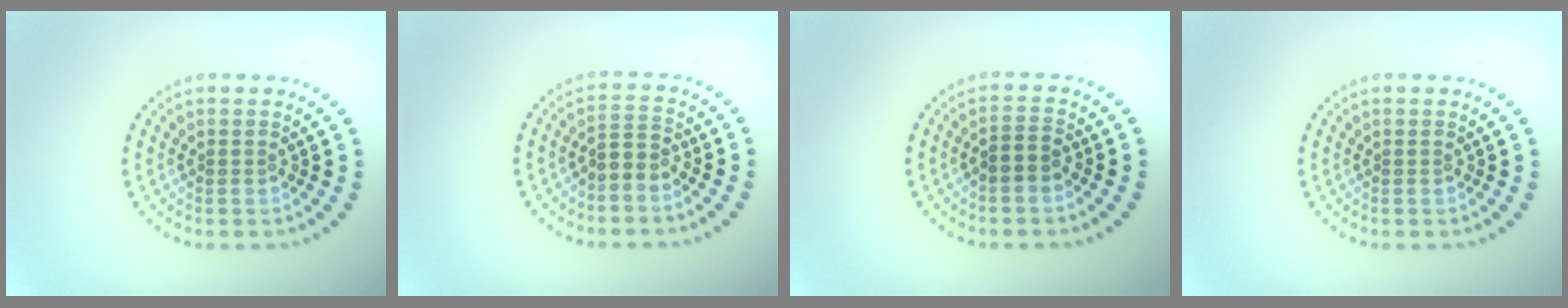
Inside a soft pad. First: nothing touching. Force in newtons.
{"total": 2.0, "press": 1.4, "slide": 1.4}
{"total": 1.6, "press": 1.3, "slide": 1.0}
{"total": 0.0}